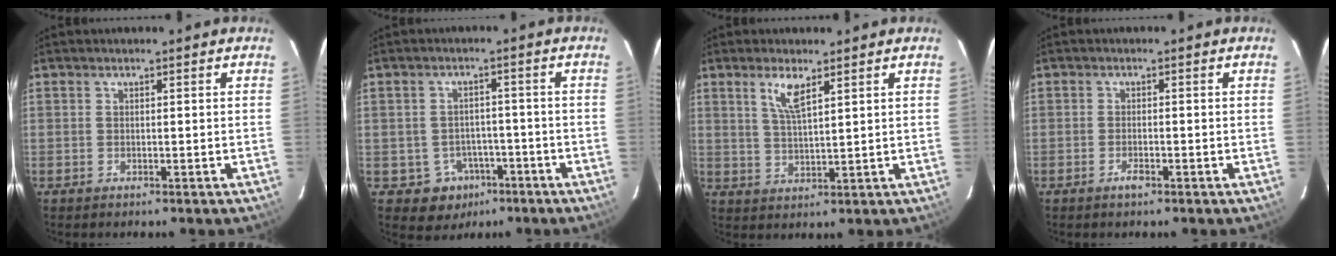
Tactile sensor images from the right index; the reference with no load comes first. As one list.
[{"total": 6.4, "force": [-3.3, 5.4, 0.7], "torque": [-0.024, 0.028, -0.029]}, {"total": 4.9, "force": [2.8, 1.2, 3.9], "torque": [-0.077, -0.001, 0.058]}, {"total": 1.7, "force": [-1.1, 0.6, 1.2], "torque": [-0.025, 0.000, -0.020]}]